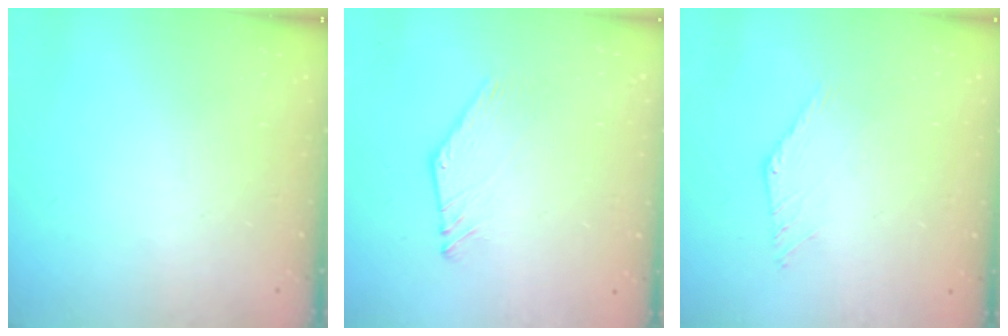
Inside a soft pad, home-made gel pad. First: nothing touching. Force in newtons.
{"total": 2.3, "press": 2.3, "slide": 0.1}
{"total": 1.2, "press": 1.2, "slide": 0.1}